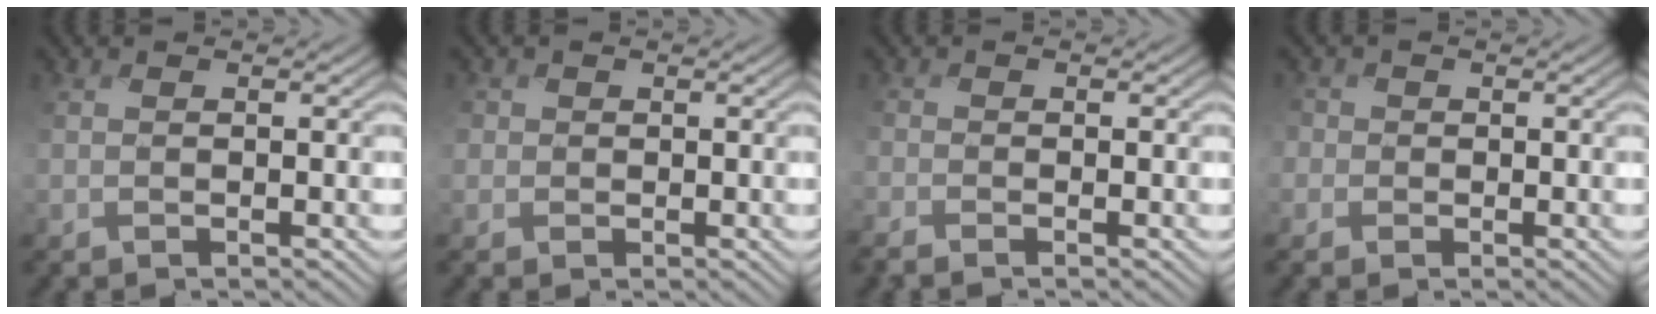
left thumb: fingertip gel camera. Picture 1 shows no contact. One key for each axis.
{"total": 1.9, "fx": 0.3, "fy": 1.9, "fz": 0.3, "tx": -0.008, "ty": -0.003, "tz": 0.004}
{"total": 2.1, "fx": -1.7, "fy": 0.6, "fz": 1.1, "tx": -0.029, "ty": -0.010, "tz": -0.041}
{"total": 2.8, "fx": 0.2, "fy": 2.7, "fz": 0.7, "tx": -0.027, "ty": 0.005, "tz": -0.008}